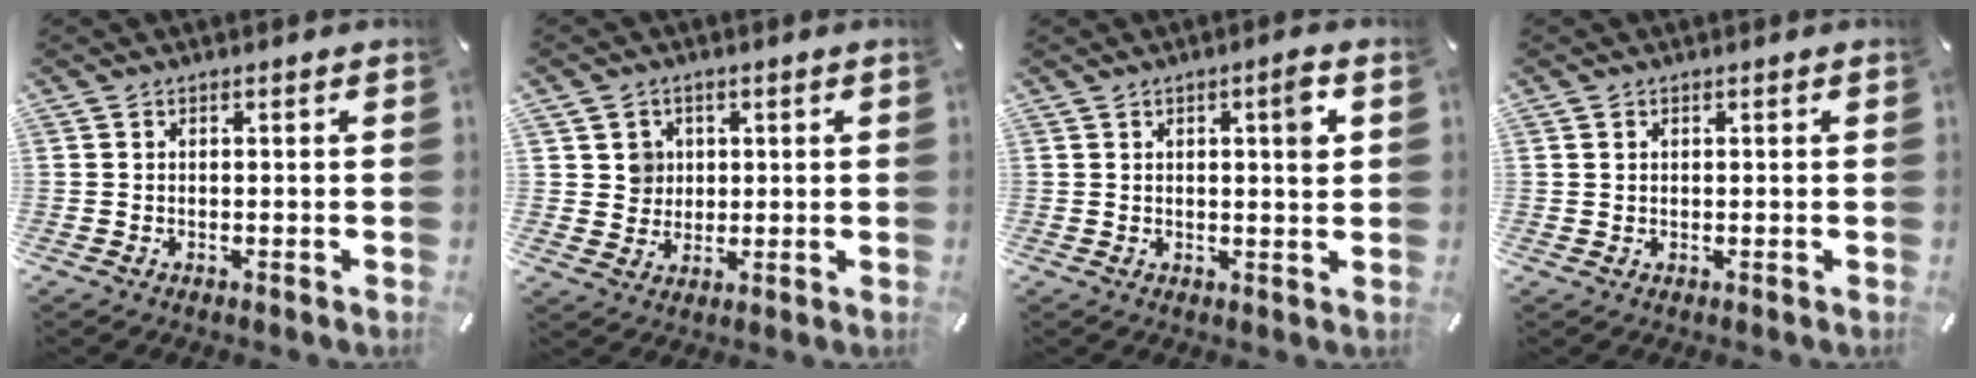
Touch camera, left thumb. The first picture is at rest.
{"total": 5.4, "force": [1.4, 5.3, 0.1], "torque": [0.003, 0.001, 0.024]}
{"total": 4.7, "force": [1.5, 1.1, 4.3], "torque": [-0.054, -0.009, 0.016]}
{"total": 0.9, "force": [0.2, 0.8, 0.3], "torque": [-0.007, 0.004, 0.004]}